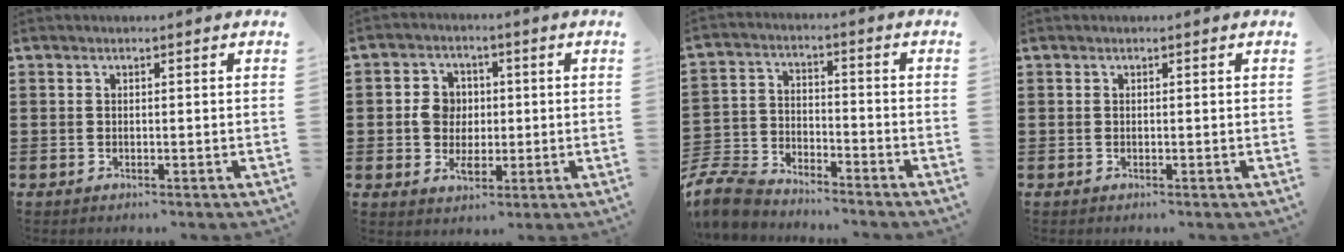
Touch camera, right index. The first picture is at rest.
{"total": 5.6, "force": [0.0, 4.7, 3.0], "torque": [-0.064, 0.010, -0.003]}
{"total": 7.5, "force": [-7.1, 1.9, 1.5], "torque": [-0.055, 0.008, -0.148]}
{"total": 0.0}